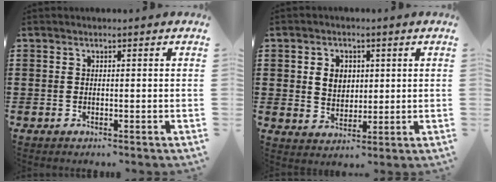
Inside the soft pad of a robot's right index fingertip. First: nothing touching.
{"total": 4.1, "force": [0.9, 3.3, 2.2], "torque": [-0.047, 0.008, 0.011]}